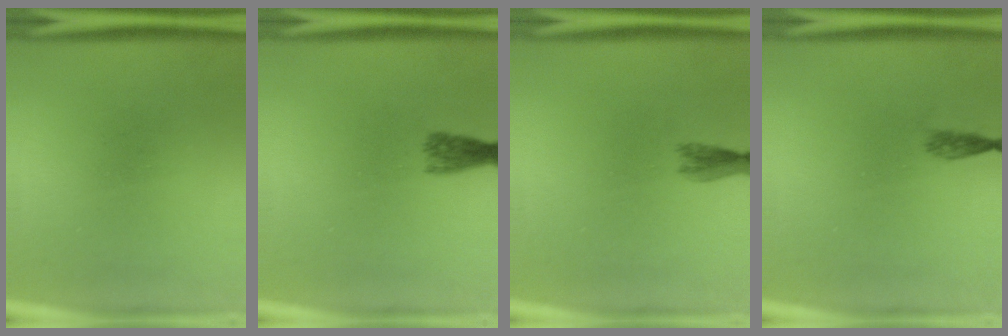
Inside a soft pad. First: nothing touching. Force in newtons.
{"total": 2.7}
{"total": 2.3}
{"total": 1.3}